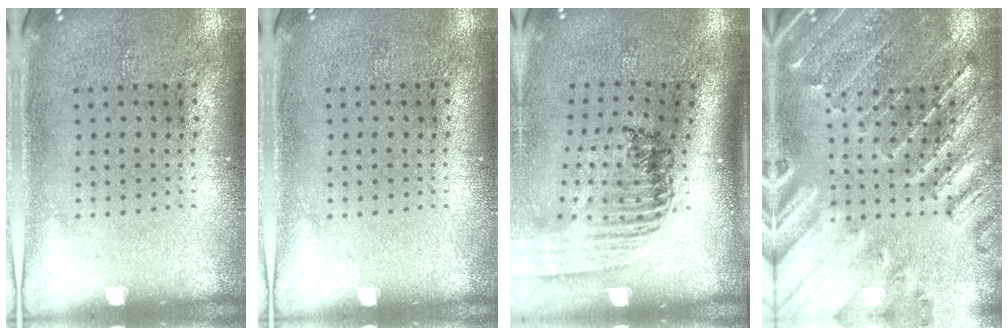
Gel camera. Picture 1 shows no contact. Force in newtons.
{"total": 0.0}
{"total": 1.7, "press": 1.5, "slide": 0.7}
{"total": 1.6, "press": 1.6, "slide": 0.3}